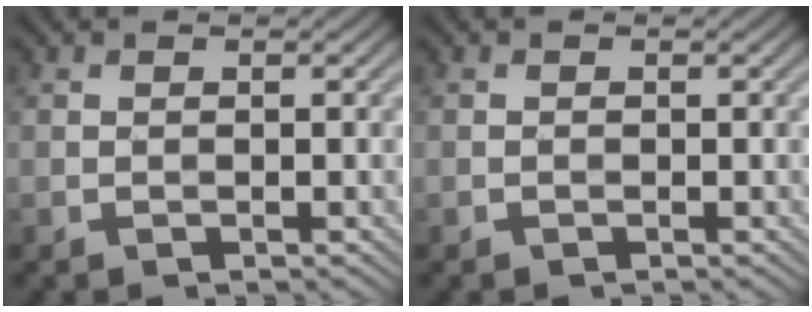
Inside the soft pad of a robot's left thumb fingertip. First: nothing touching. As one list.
[{"total": 0.0}]